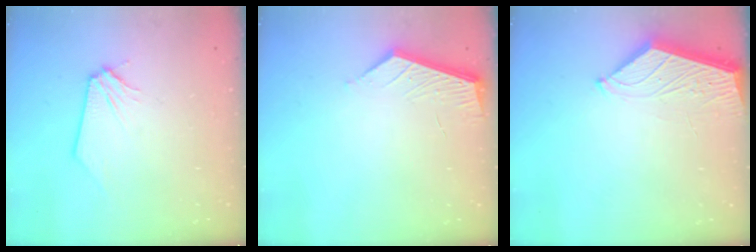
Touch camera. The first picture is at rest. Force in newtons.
{"total": 4.5, "press": 4.4, "slide": 0.2}
{"total": 3.8, "press": 3.8, "slide": 0.4}